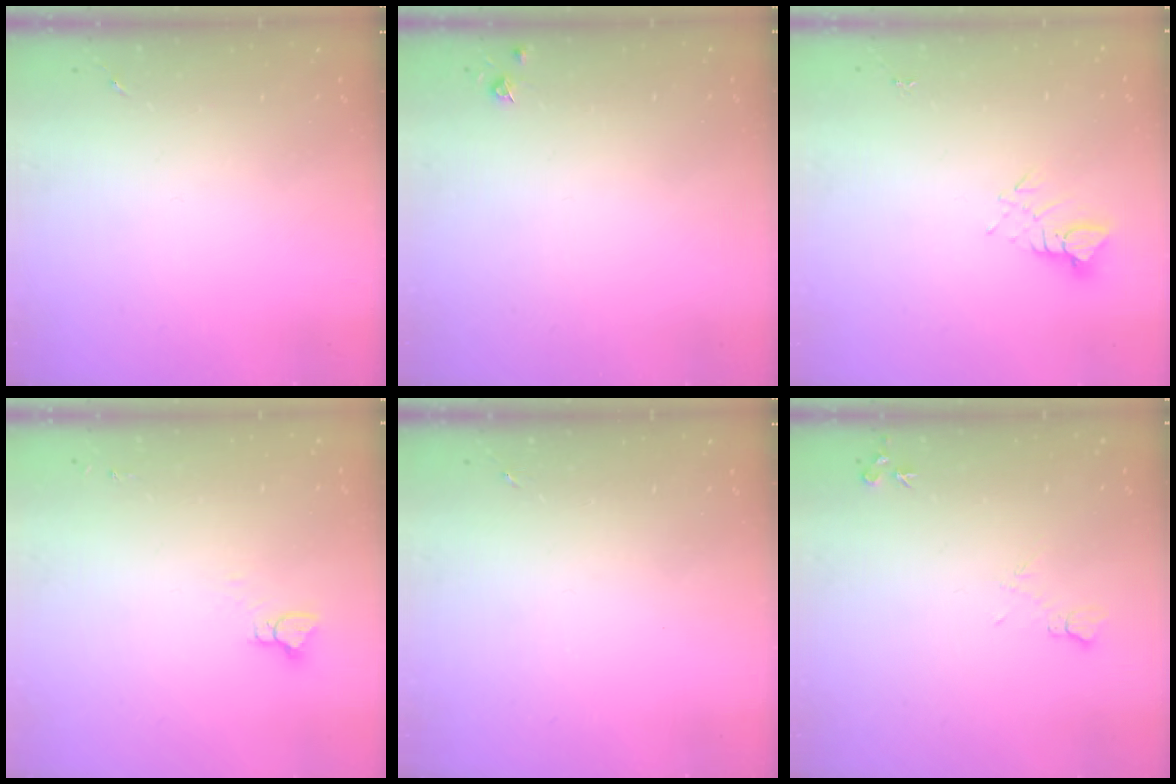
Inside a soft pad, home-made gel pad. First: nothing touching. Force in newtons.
{"total": 3.8, "press": 3.8, "slide": 0.5}
{"total": 3.1, "press": 3.1, "slide": 0.1}
{"total": 3.2, "press": 3.2, "slide": 0.2}
{"total": 0.0}
{"total": 7.6, "press": 7.6, "slide": 0.8}